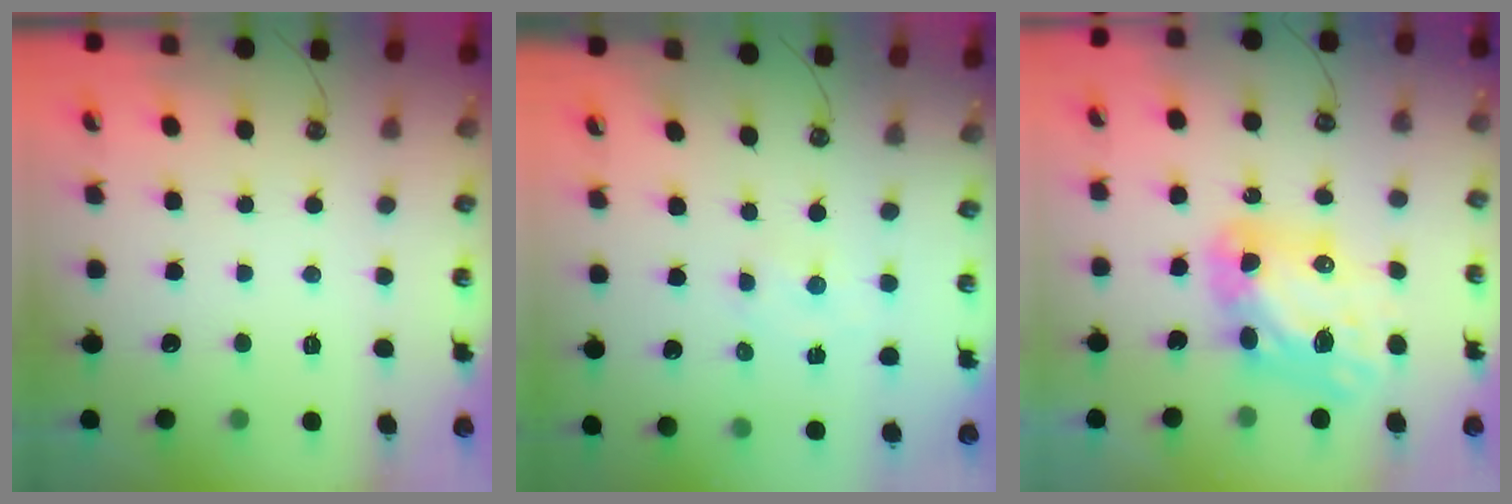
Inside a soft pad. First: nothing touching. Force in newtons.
{"total": 1.8, "press": 1.7, "slide": 0.3}
{"total": 12.2, "press": 12.1, "slide": 1.6}